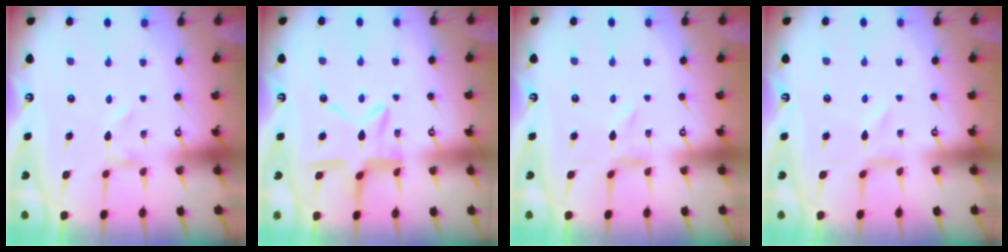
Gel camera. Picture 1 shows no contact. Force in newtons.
{"total": 10.8, "press": 10.7, "slide": 0.9}
{"total": 0.7, "press": 0.7, "slide": 0.2}
{"total": 0.8, "press": 0.8, "slide": 0.2}